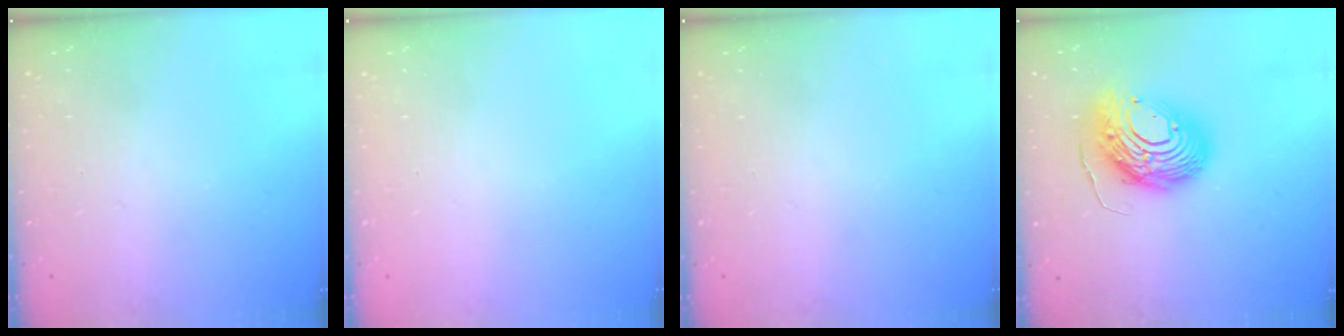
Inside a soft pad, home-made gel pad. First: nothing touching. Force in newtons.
{"total": 0.0}
{"total": 0.0}
{"total": 14.3, "press": 14.3, "slide": 1.4}